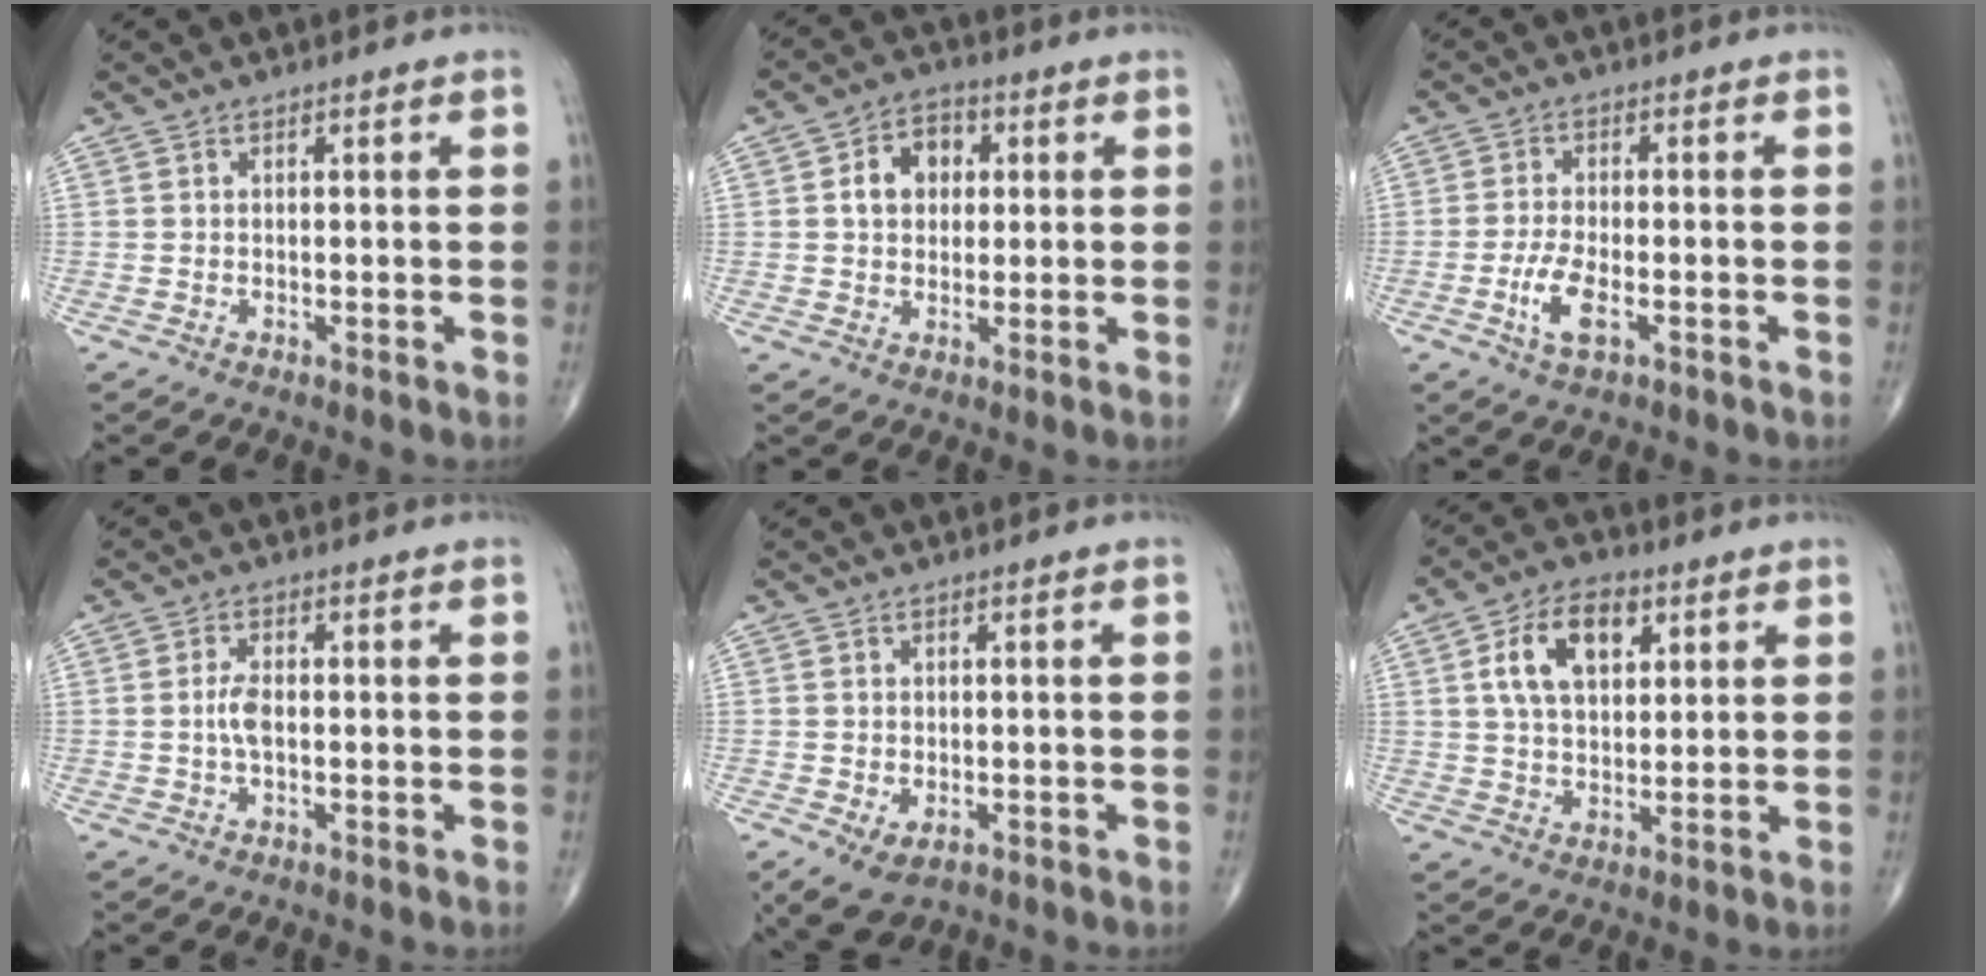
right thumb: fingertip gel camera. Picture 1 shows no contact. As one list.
[{"total": 7.3, "force": [1.3, 5.6, 4.4], "torque": [-0.048, 0.012, 0.015]}, {"total": 5.5, "force": [-2.2, 2.1, 4.6], "torque": [-0.098, 0.005, -0.039]}, {"total": 2.8, "force": [-0.3, 1.2, 2.5], "torque": [-0.056, 0.005, -0.009]}, {"total": 5.5, "force": [-2.2, 3.5, 3.7], "torque": [-0.063, 0.000, -0.027]}, {"total": 10.8, "force": [3.7, 6.4, 7.9], "torque": [-0.122, -0.002, 0.063]}]